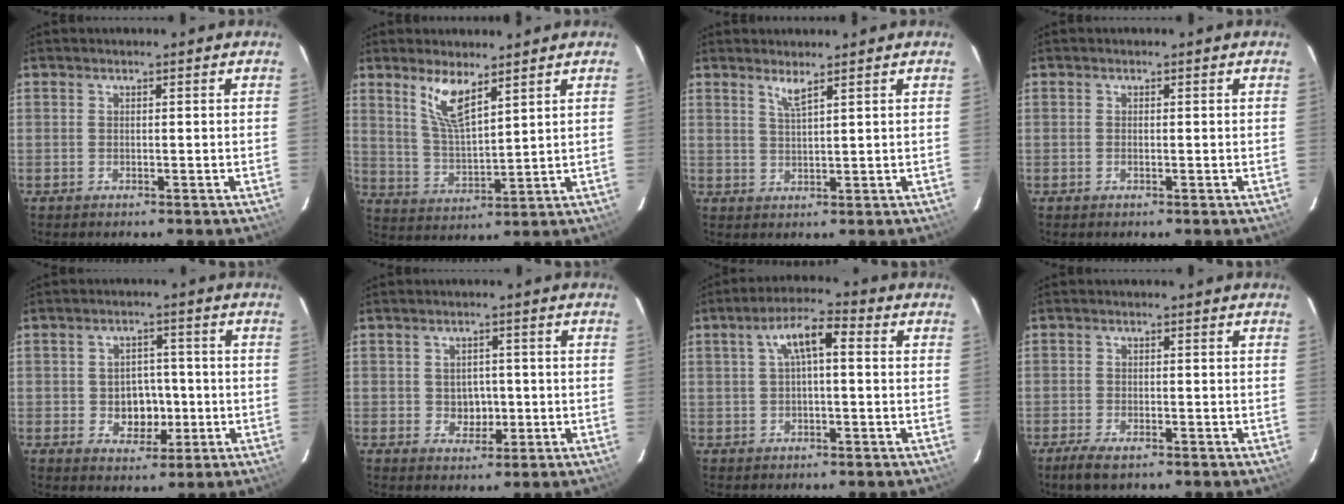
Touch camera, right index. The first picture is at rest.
{"total": 7.6, "force": [4.9, 1.9, 5.5], "torque": [-0.108, -0.005, 0.104]}
{"total": 2.3, "force": [1.7, -0.2, 1.6], "torque": [-0.033, -0.005, 0.031]}
{"total": 0.5, "force": [-0.2, 0.2, 0.5], "torque": [-0.010, 0.001, -0.005]}
{"total": 6.1, "force": [-1.1, 5.0, 3.4], "torque": [-0.065, 0.009, -0.005]}
{"total": 3.8, "force": [-0.5, 3.3, 1.8], "torque": [-0.032, 0.007, 0.000]}
{"total": 6.3, "force": [0.9, 2.0, 5.9], "torque": [-0.111, 0.021, 0.019]}
{"total": 4.3, "force": [-3.1, 1.4, 2.7], "torque": [-0.069, -0.011, -0.056]}